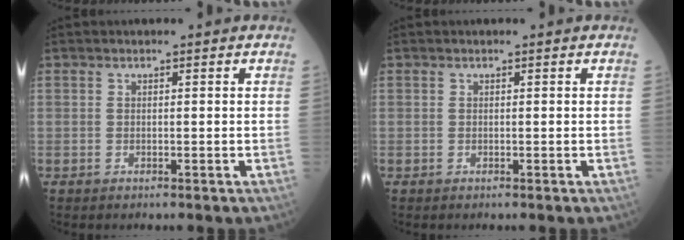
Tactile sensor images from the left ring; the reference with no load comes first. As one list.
[{"total": 0.0}]